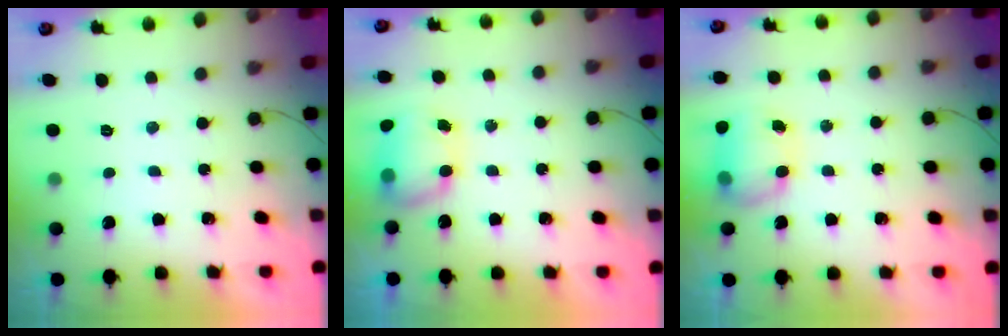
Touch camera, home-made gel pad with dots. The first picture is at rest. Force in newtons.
{"total": 8.0, "press": 7.9, "slide": 1.4}
{"total": 8.0, "press": 8.0, "slide": 0.5}